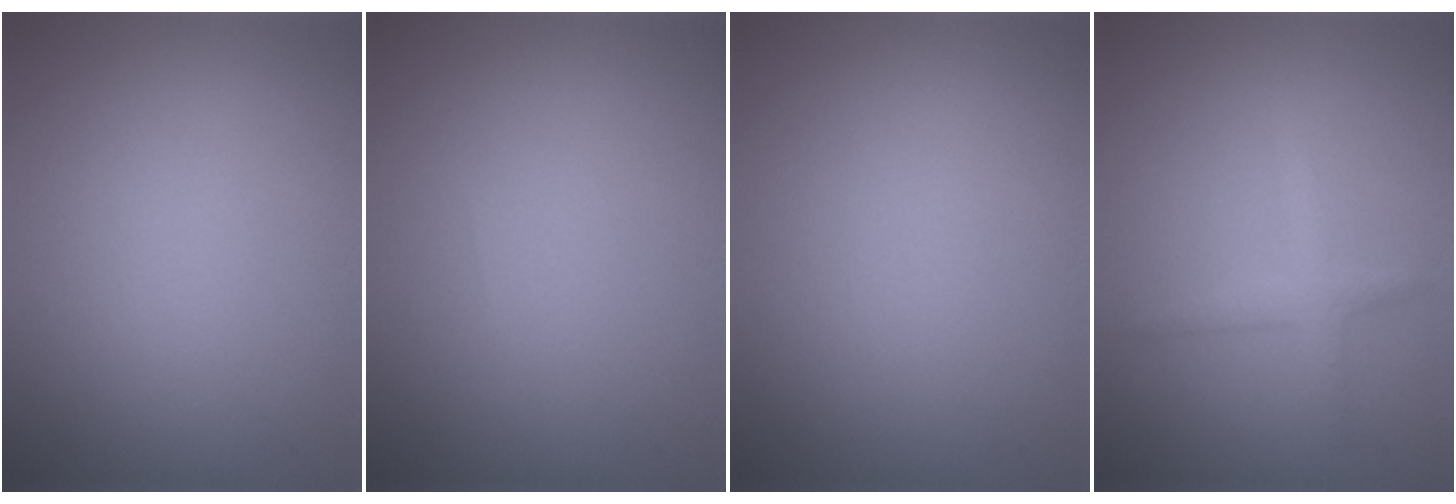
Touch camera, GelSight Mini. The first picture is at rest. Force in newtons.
{"total": 0.0}
{"total": 0.0}
{"total": 1.8, "press": 1.8, "slide": 0.1}